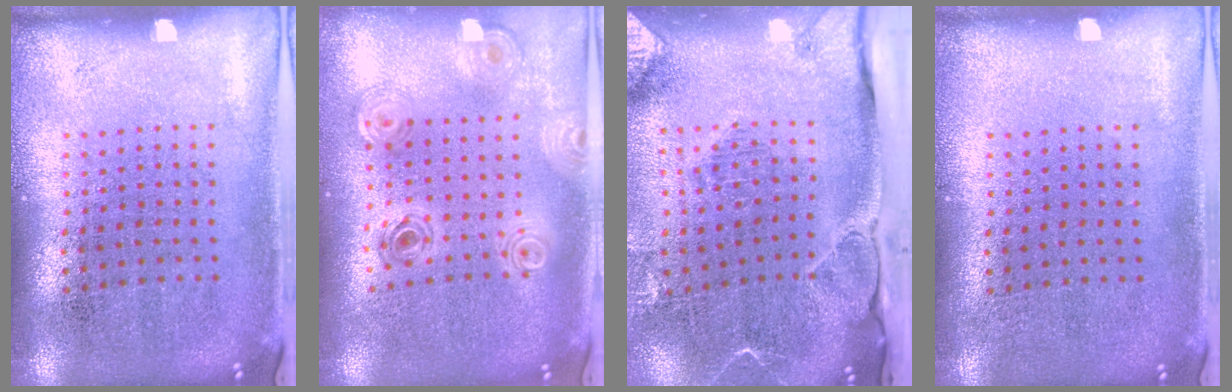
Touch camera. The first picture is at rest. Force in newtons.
{"total": 1.0, "press": 0.9, "slide": 0.2}
{"total": 2.7, "press": 2.2, "slide": 1.6}
{"total": 0.0}